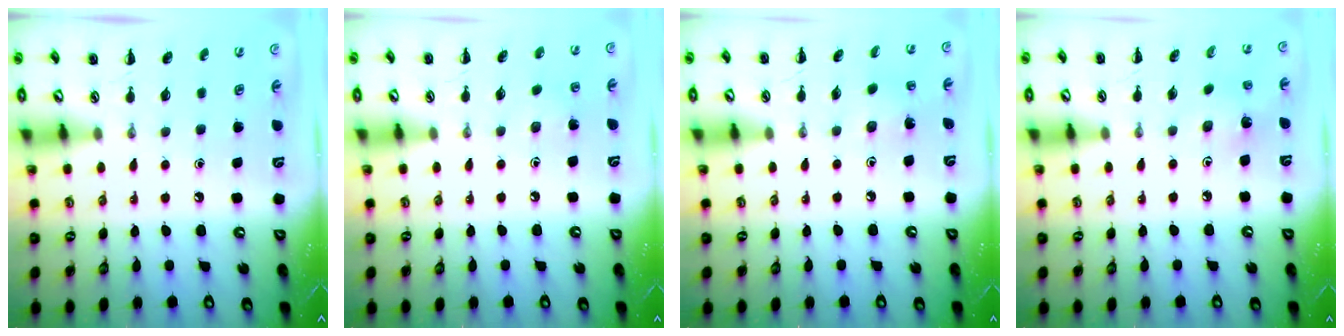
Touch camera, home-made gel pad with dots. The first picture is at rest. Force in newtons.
{"total": 5.4, "press": 5.2, "slide": 1.4}
{"total": 1.9, "press": 1.8, "slide": 0.7}
{"total": 2.1, "press": 2.0, "slide": 0.7}